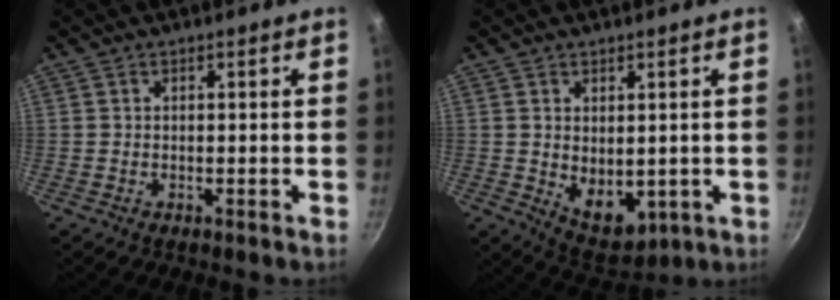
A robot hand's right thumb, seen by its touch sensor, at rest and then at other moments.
{"total": 7.9, "force": [0.4, 5.2, 6.0], "torque": [-0.071, -0.021, 0.025]}